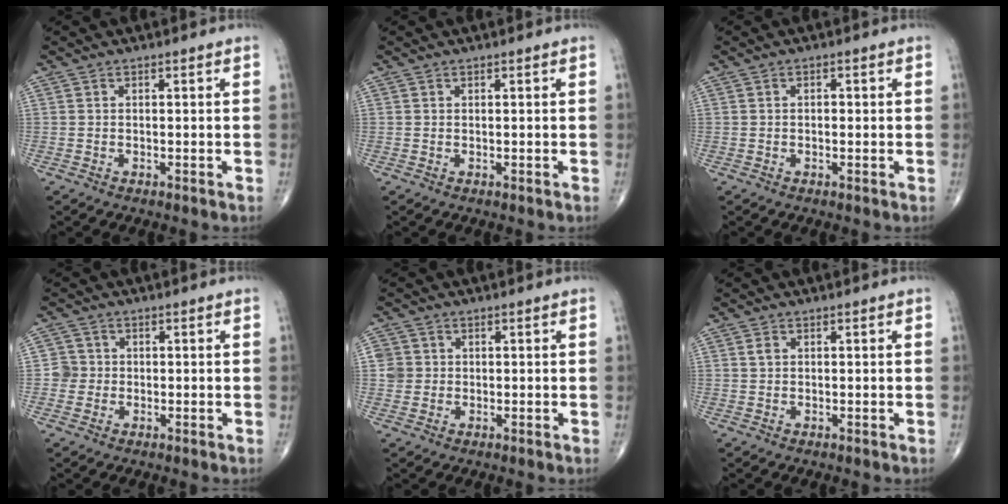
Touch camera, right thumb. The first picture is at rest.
{"total": 0.0}
{"total": 1.0, "force": [0.1, 0.6, 0.8], "torque": [-0.013, 0.004, -0.001]}
{"total": 2.7, "force": [-0.2, 2.7, 0.1], "torque": [0.022, 0.009, -0.008]}
{"total": 3.2, "force": [0.4, 3.1, 0.5], "torque": [0.011, 0.003, 0.009]}
{"total": 1.0, "force": [0.3, 0.8, 0.6], "torque": [-0.012, 0.002, 0.006]}